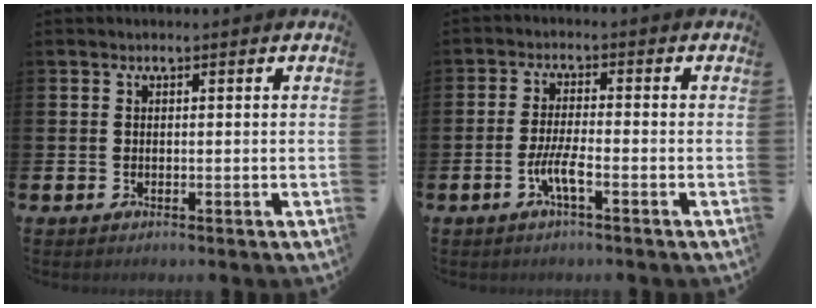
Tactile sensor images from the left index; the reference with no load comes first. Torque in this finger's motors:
{"motor_torque": [0.40, 0.33, 0.08, 0.08]}